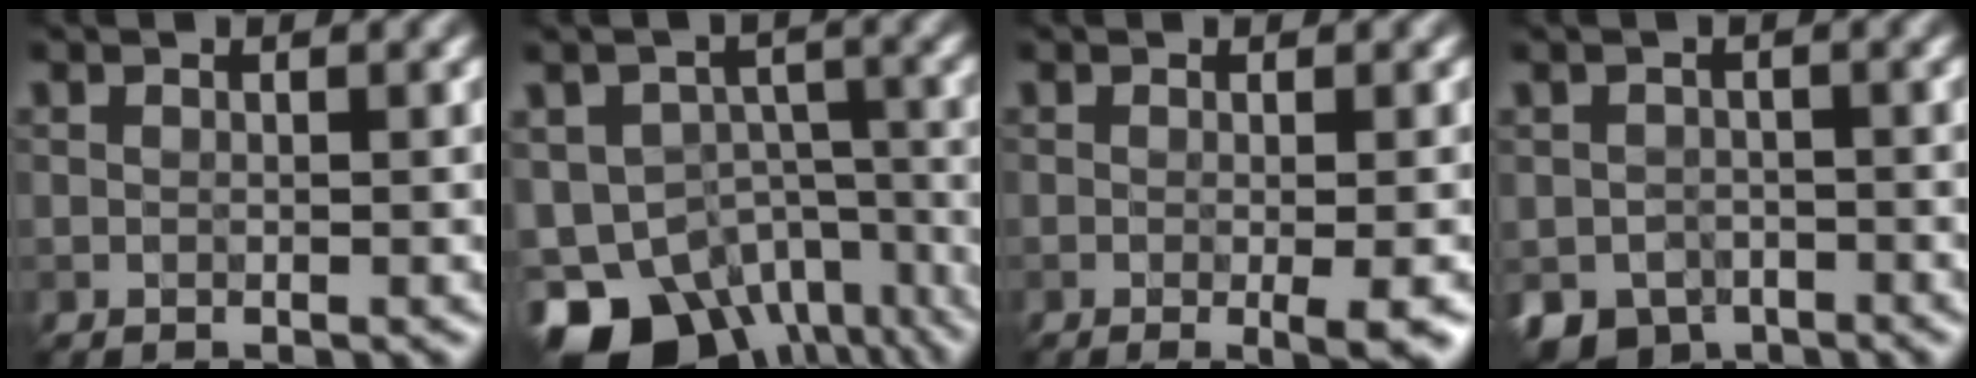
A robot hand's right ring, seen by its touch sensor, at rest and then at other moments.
{"total": 14.1, "force": [-9.0, 8.8, 6.3], "torque": [-0.129, -0.036, -0.114]}
{"total": 3.5, "force": [-0.7, 0.9, 3.3], "torque": [-0.037, -0.008, -0.006]}
{"total": 4.3, "force": [-2.4, 3.0, 1.8], "torque": [-0.030, -0.015, -0.041]}